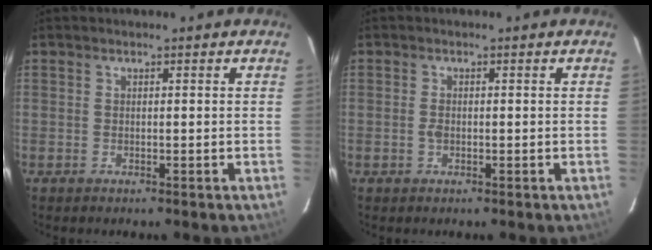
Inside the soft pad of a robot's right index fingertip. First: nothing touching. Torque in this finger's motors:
{"motor_torque": [0.36, 0.22, 0.17, 0.03]}